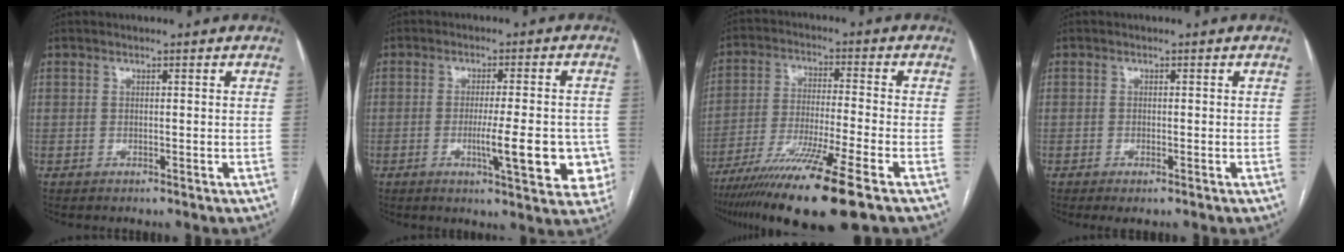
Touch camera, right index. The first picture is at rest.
{"total": 11.0, "force": [-2.9, 2.0, 10.4], "torque": [-0.129, -0.004, -0.034]}
{"total": 15.7, "force": [-10.6, -0.8, 11.5], "torque": [-0.208, -0.048, -0.183]}
{"total": 1.2, "force": [-0.8, 0.2, 0.9], "torque": [-0.016, -0.003, -0.009]}